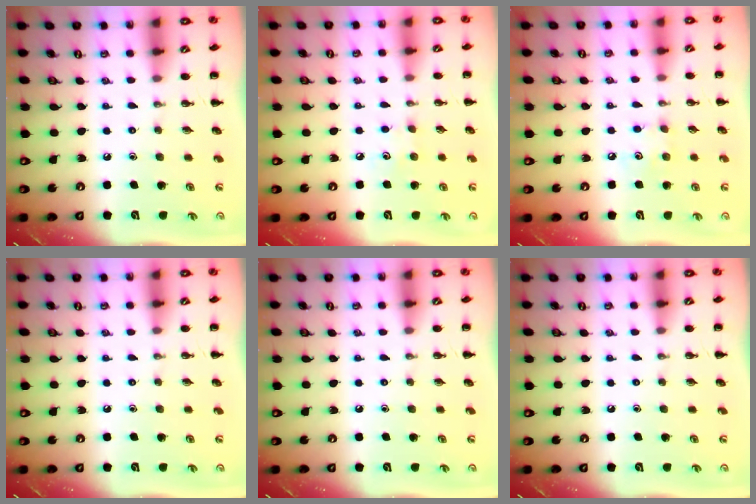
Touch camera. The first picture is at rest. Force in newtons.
{"total": 4.3, "press": 4.2, "slide": 1.1}
{"total": 4.9, "press": 4.8, "slide": 1.2}
{"total": 0.0}
{"total": 0.0}
{"total": 0.0}